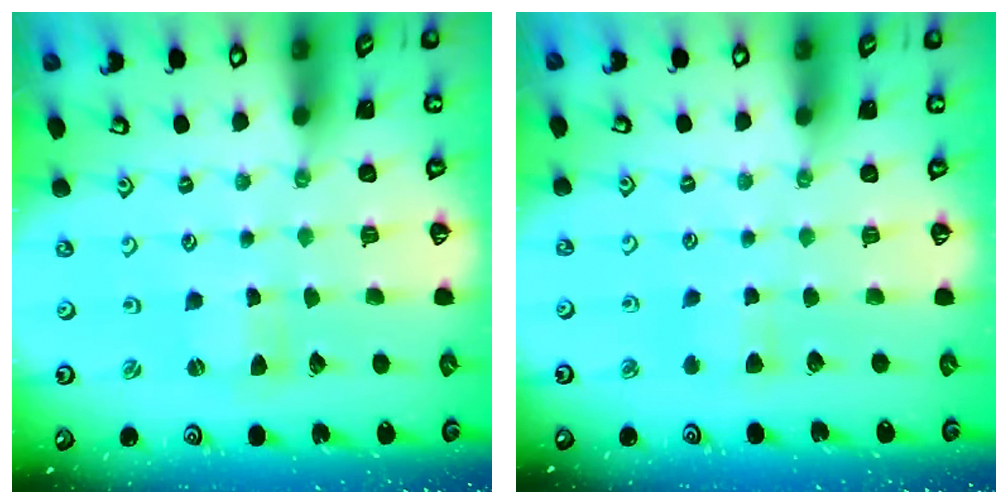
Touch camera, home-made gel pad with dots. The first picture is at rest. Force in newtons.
{"total": 5.2, "press": 5.1, "slide": 1.0}